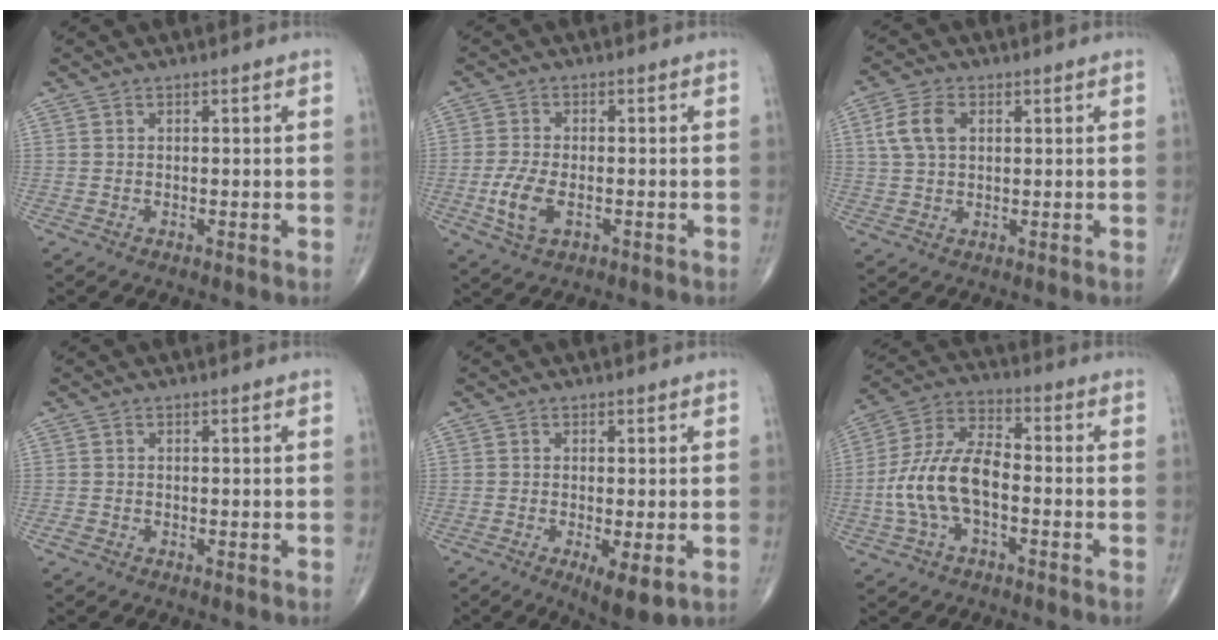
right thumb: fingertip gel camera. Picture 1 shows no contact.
{"total": 6.3, "force": [-1.8, 3.3, 5.1], "torque": [-0.113, -0.001, -0.031]}
{"total": 6.2, "force": [1.7, 3.9, 4.5], "torque": [-0.095, 0.007, 0.031]}
{"total": 0.9, "force": [-0.5, 0.6, 0.5], "torque": [-0.012, -0.001, -0.012]}
{"total": 6.0, "force": [-1.9, 1.8, 5.4], "torque": [-0.088, -0.017, -0.027]}
{"total": 13.4, "force": [-2.7, 6.9, 11.1], "torque": [-0.230, 0.039, -0.056]}